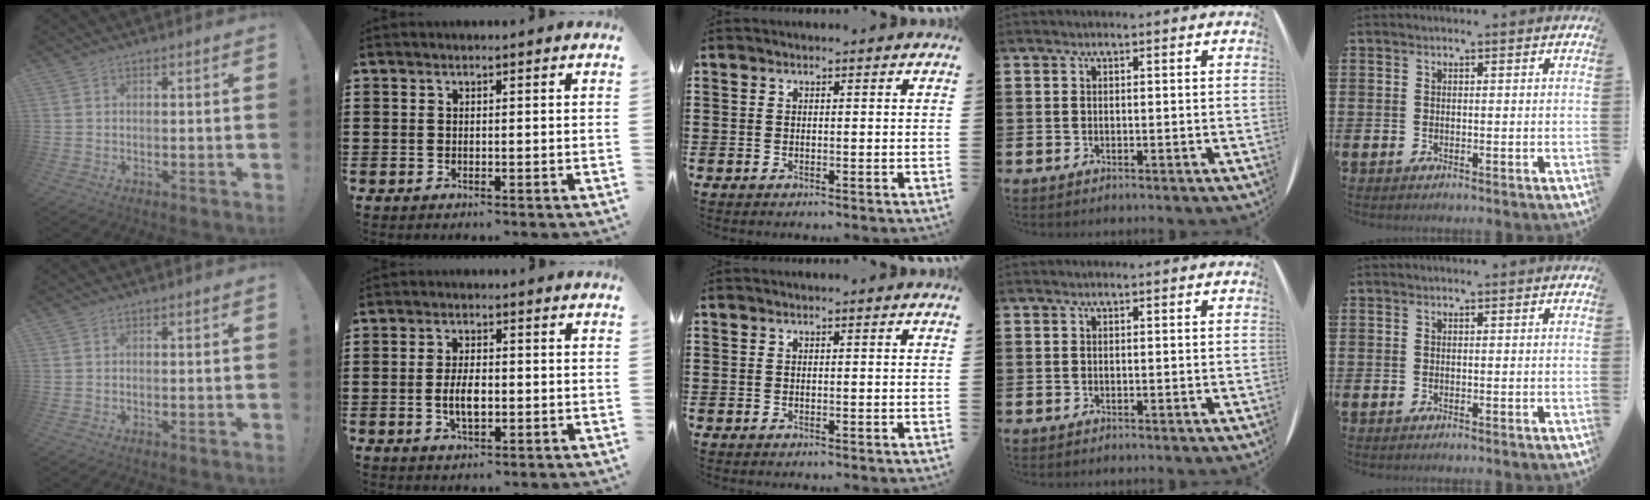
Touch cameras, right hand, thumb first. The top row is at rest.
{"thumb": {"total": 0.8, "force": [0.3, -0.1, 0.7], "torque": [-0.006, -0.004, 0.004]}, "index": {"total": 4.6, "force": [-0.7, 1.8, 4.1], "torque": [-0.089, -0.003, -0.016]}}